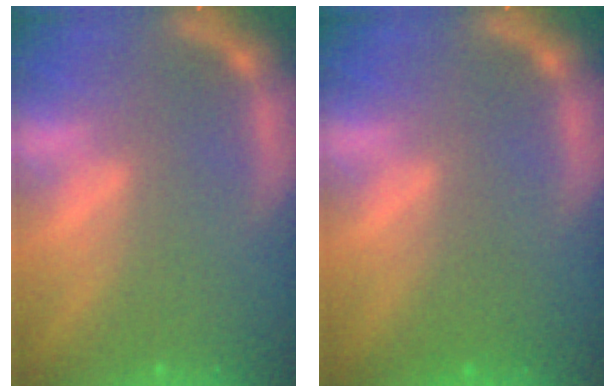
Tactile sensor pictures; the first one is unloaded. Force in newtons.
{"total": 1.5}